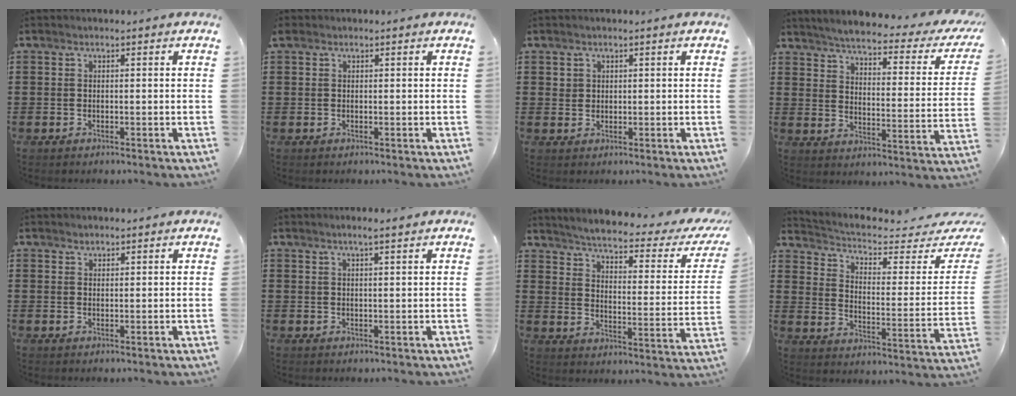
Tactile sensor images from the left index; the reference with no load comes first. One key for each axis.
{"total": 0.8, "fx": 0.4, "fy": 0.6, "fz": 0.3, "tx": -0.007, "ty": 0.006, "tz": 0.006}
{"total": 1.4, "fx": 0.8, "fy": 1.1, "fz": 0.2, "tx": -0.006, "ty": 0.003, "tz": 0.016}
{"total": 3.9, "fx": 3.3, "fy": -0.2, "fz": 2.0, "tx": -0.058, "ty": -0.025, "tz": 0.047}
{"total": 1.1, "fx": 1.0, "fy": 0.3, "fz": -0.1, "tx": -0.001, "ty": 0.000, "tz": 0.020}
{"total": 1.7, "fx": 1.4, "fy": -0.1, "fz": 0.9, "tx": -0.020, "ty": 0.001, "tz": 0.024}
{"total": 3.6, "fx": 2.7, "fy": -0.3, "fz": 2.3, "tx": -0.061, "ty": -0.030, "tz": 0.035}
{"total": 3.9, "fx": 3.0, "fy": 0.9, "fz": 2.5, "tx": -0.065, "ty": -0.029, "tz": 0.044}